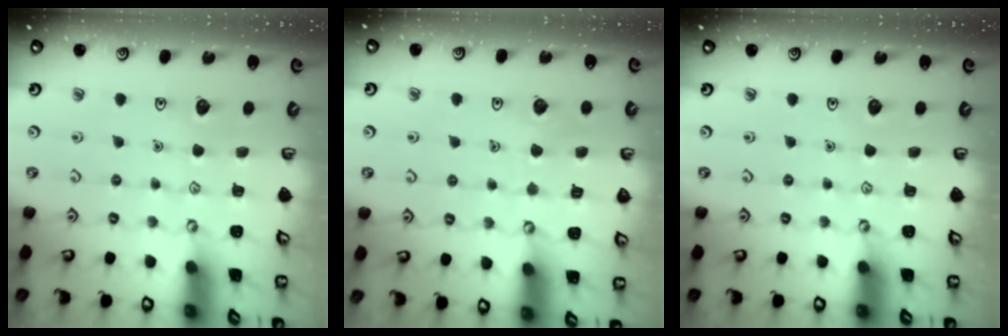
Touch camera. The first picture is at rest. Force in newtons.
{"total": 5.8, "press": 5.8, "slide": 0.4}
{"total": 0.0}